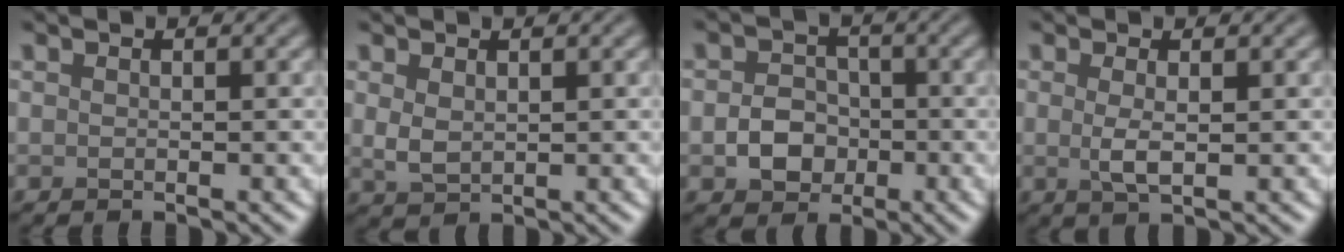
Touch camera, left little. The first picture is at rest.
{"total": 1.8, "force": [0.6, 1.1, 1.3], "torque": [-0.031, -0.002, 0.017]}
{"total": 3.4, "force": [-1.0, 2.8, 1.6], "torque": [-0.021, 0.002, -0.022]}
{"total": 1.9, "force": [0.2, 0.5, 1.8], "torque": [-0.037, -0.002, 0.004]}